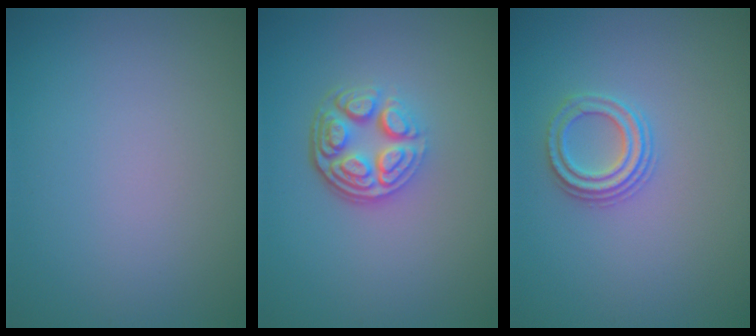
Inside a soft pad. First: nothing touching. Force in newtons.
{"total": 4.6, "press": 3.3, "slide": 3.2}
{"total": 2.3, "press": 2.2, "slide": 0.8}